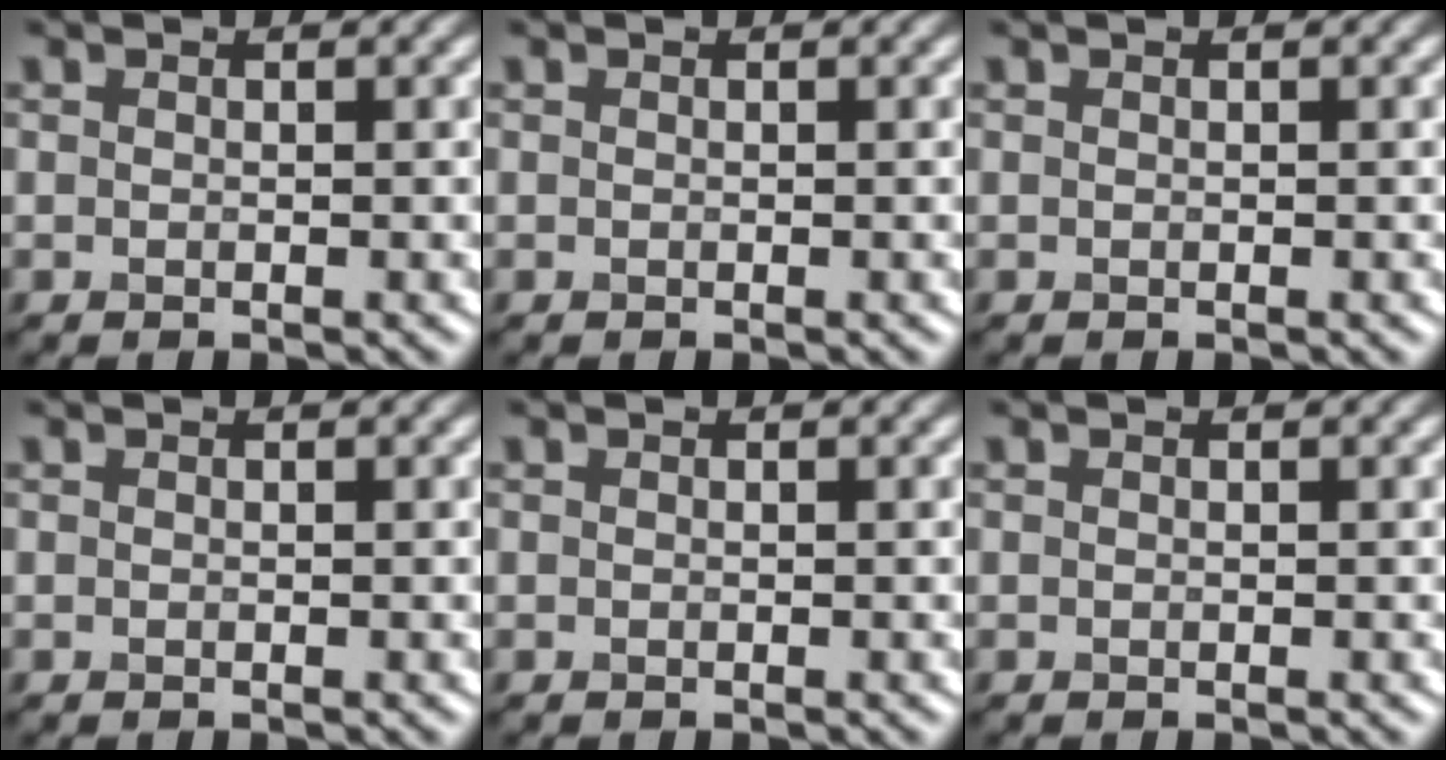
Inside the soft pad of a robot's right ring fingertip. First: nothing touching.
{"total": 0.0}
{"total": 0.0}
{"total": 0.0}
{"total": 0.0}
{"total": 0.0}